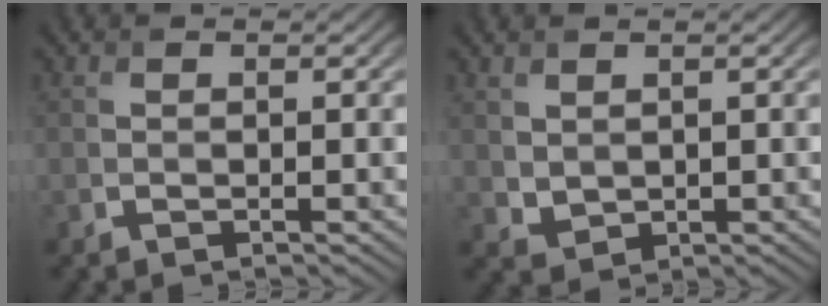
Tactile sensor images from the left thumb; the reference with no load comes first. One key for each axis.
{"total": 2.1, "fx": 1.1, "fy": 1.5, "fz": 0.9, "tx": -0.026, "ty": -0.006, "tz": 0.028}